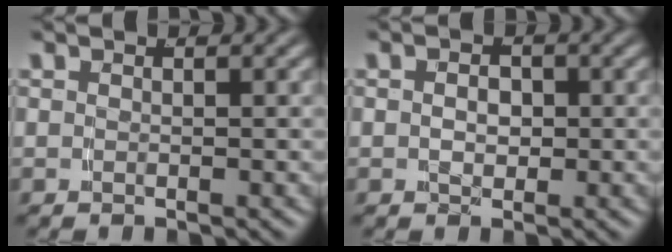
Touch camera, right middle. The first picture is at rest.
{"total": 2.0, "force": [-0.2, 1.4, 1.4], "torque": [-0.027, -0.007, 0.001]}